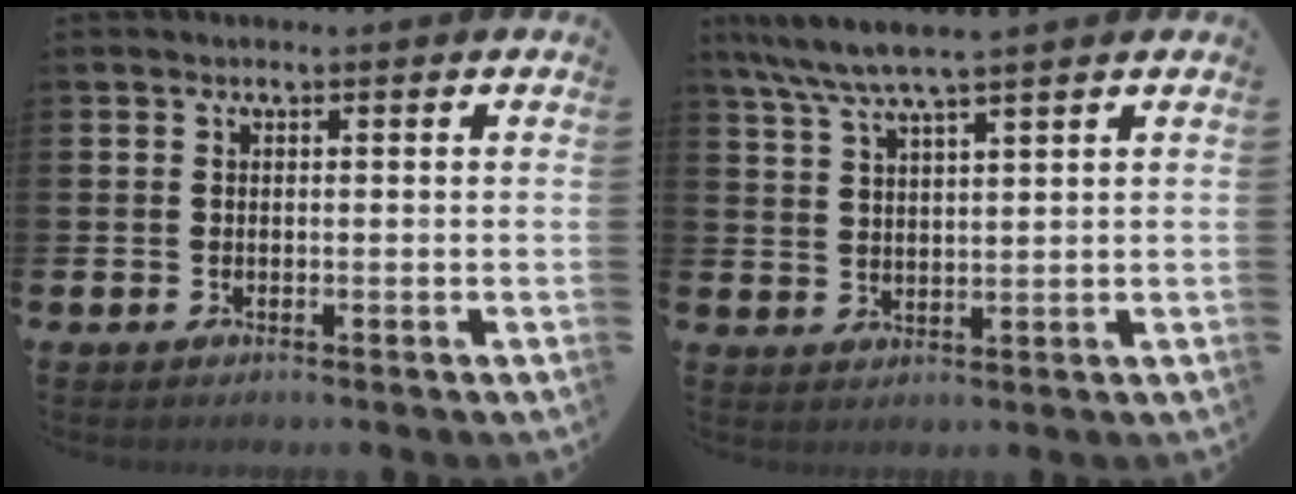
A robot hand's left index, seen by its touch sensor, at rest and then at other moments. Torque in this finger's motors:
{"motor_torque": [0.67, -0.67, 0.88, 0.21]}